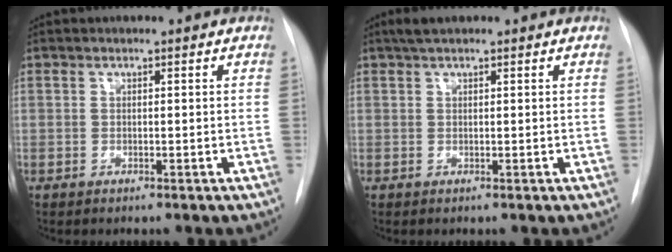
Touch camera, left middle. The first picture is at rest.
{"total": 2.0, "force": [1.5, 0.5, 1.2], "torque": [-0.023, 0.013, 0.026]}